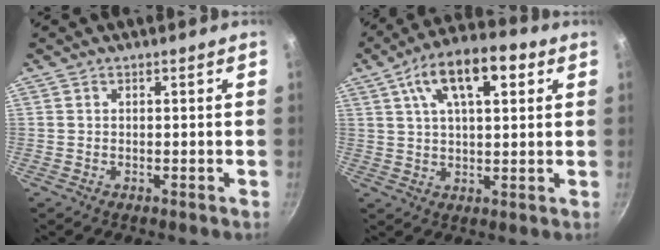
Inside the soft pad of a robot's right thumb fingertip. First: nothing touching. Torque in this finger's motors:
{"motor_torque": [0.27, 3.43, 0.41, -0.30, 0.10]}